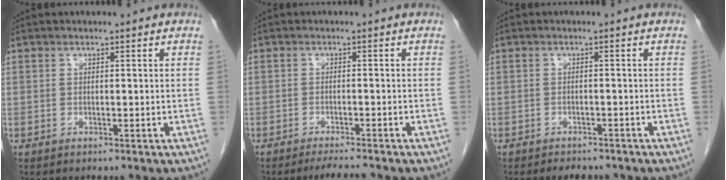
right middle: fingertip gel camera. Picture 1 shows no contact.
{"total": 3.7, "force": [-3.3, -0.1, 1.6], "torque": [-0.024, -0.011, -0.052]}
{"total": 3.9, "force": [-3.4, 1.4, 1.2], "torque": [-0.019, -0.003, -0.041]}